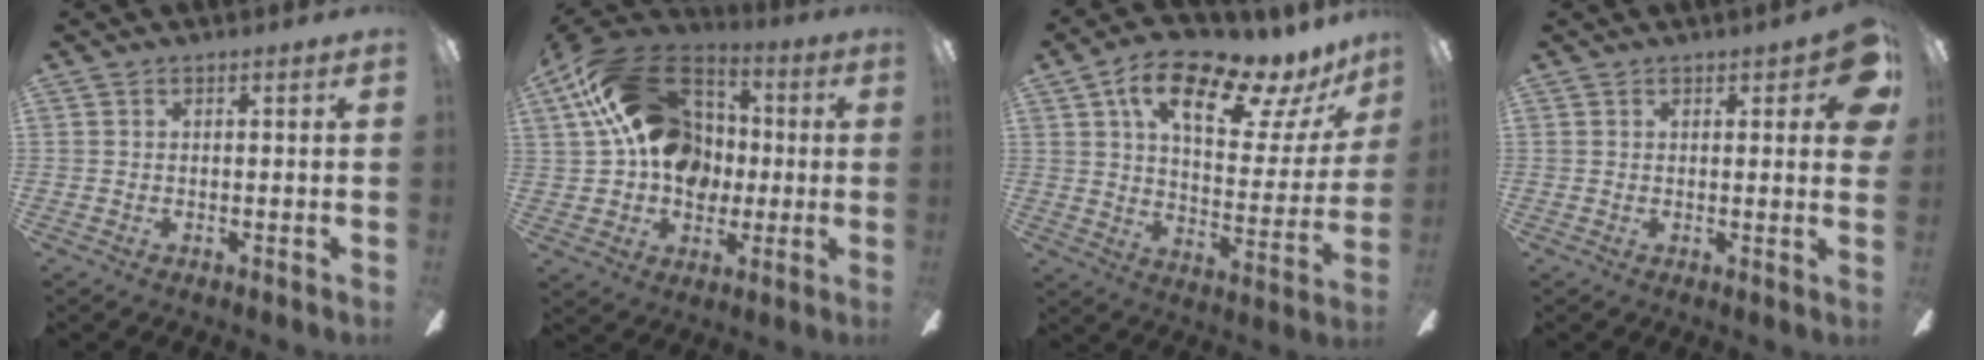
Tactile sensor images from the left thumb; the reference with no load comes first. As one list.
[{"total": 24.8, "force": [4.3, 18.4, 16.0], "torque": [-0.282, 0.011, 0.083]}, {"total": 18.6, "force": [11.8, 7.0, 12.5], "torque": [-0.202, -0.061, 0.193]}, {"total": 6.7, "force": [2.9, 2.2, 5.7], "torque": [-0.059, -0.012, 0.042]}]